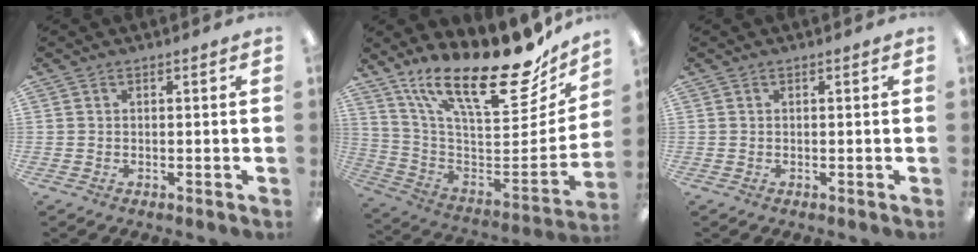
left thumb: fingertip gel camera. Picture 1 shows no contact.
{"total": 26.3, "force": [18.4, 8.8, 16.7], "torque": [-0.253, -0.141, 0.309]}
{"total": 0.0}